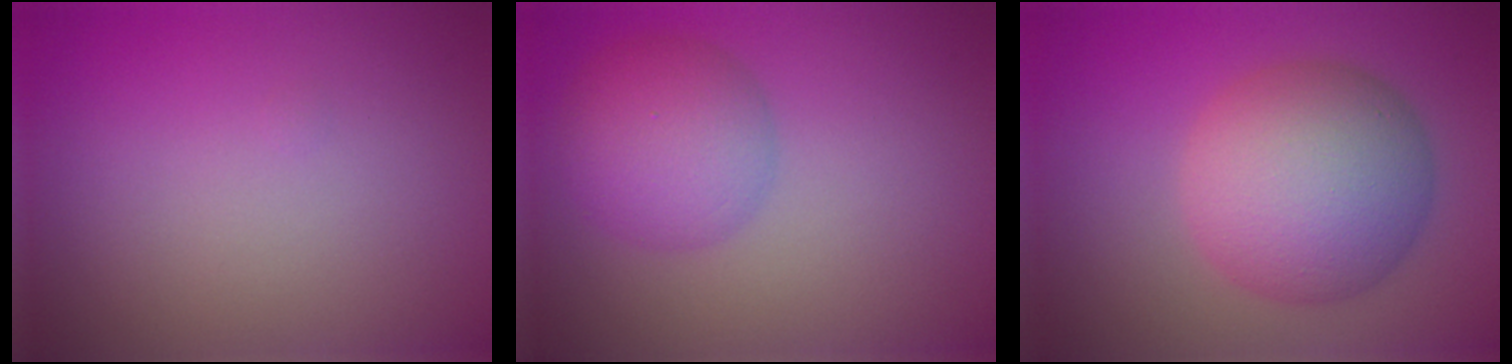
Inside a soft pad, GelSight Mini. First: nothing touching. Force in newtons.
{"total": 5.1, "press": 5.1, "slide": 0.2}
{"total": 9.2, "press": 9.2, "slide": 0.2}